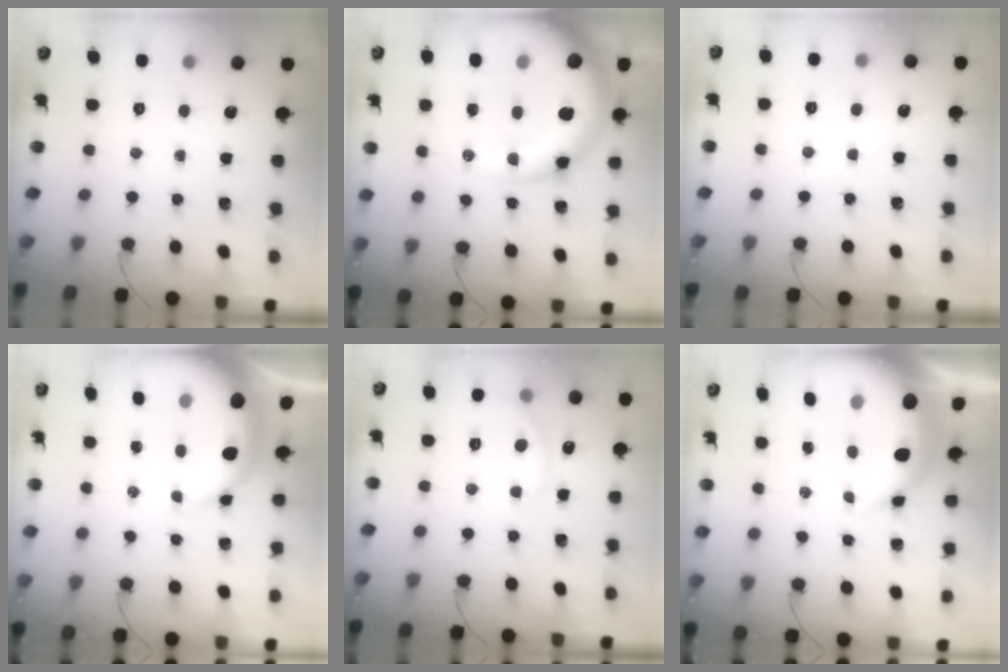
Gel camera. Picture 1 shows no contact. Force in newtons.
{"total": 20.6, "press": 20.1, "slide": 4.5}
{"total": 3.4, "press": 3.3, "slide": 1.0}
{"total": 11.8, "press": 11.5, "slide": 2.7}
{"total": 3.3, "press": 3.1, "slide": 1.2}
{"total": 11.2, "press": 10.9, "slide": 2.2}